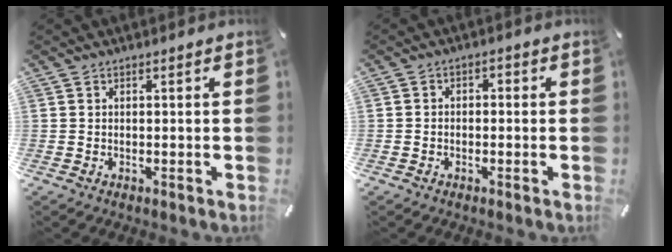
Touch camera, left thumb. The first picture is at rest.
{"total": 2.1, "force": [-1.4, 1.4, 0.6], "torque": [-0.011, 0.011, -0.030]}